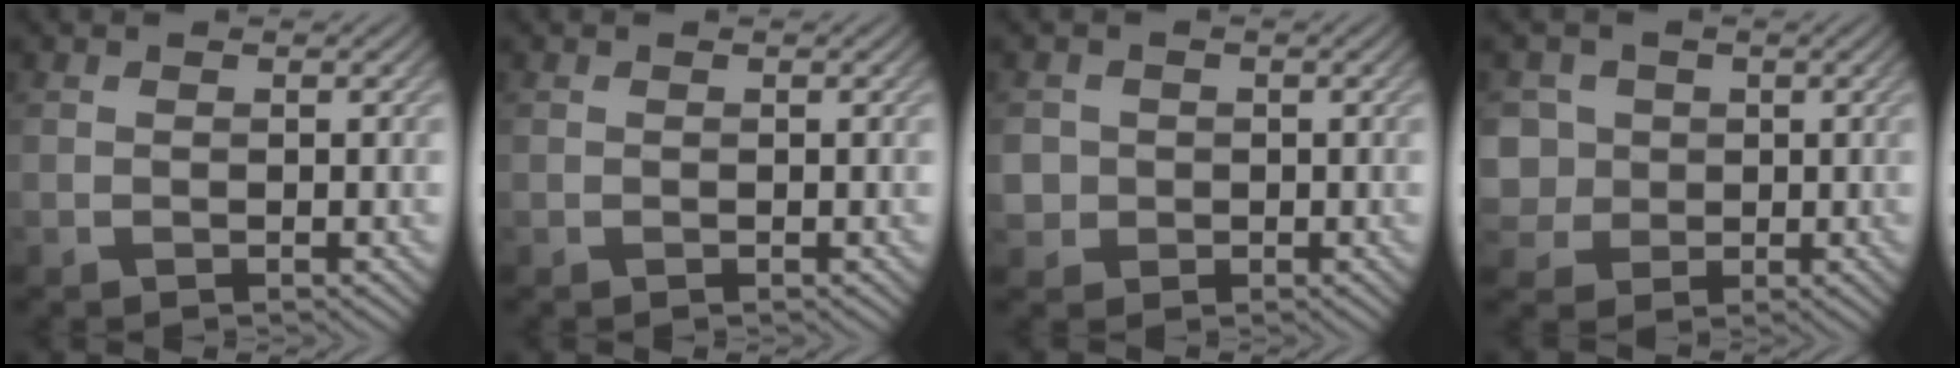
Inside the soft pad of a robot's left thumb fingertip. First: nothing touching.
{"total": 0.0}
{"total": 2.8, "force": [-0.1, 2.8, 0.5], "torque": [-0.017, -0.004, -0.005]}
{"total": 5.6, "force": [0.5, 5.2, 1.8], "torque": [-0.066, 0.007, -0.006]}